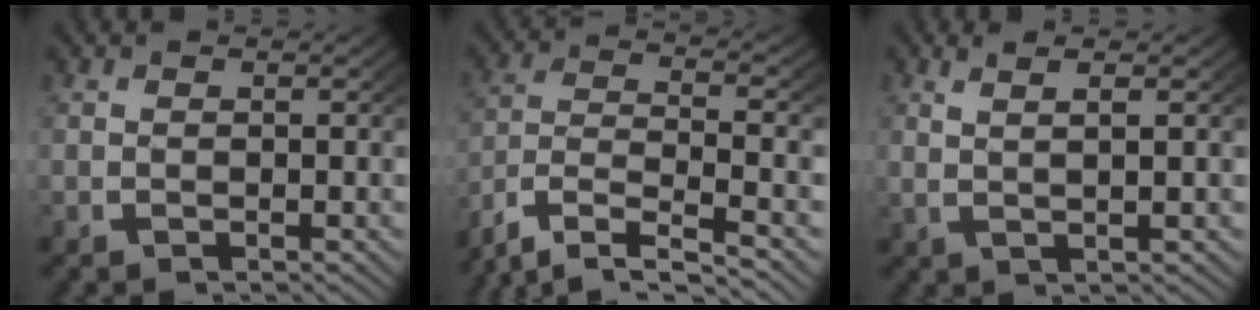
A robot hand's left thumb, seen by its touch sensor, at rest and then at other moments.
{"total": 10.6, "force": [-4.3, 6.7, 7.0], "torque": [-0.174, -0.043, -0.054]}
{"total": 2.8, "force": [1.4, 0.4, 2.3], "torque": [-0.045, 0.001, 0.032]}